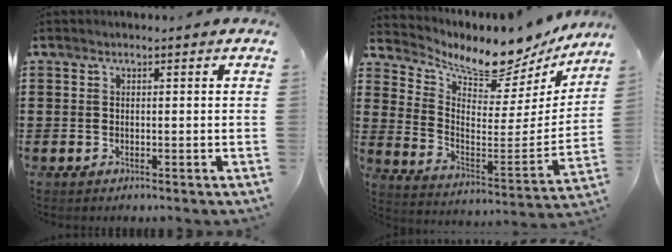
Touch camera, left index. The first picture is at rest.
{"total": 7.9, "force": [7.3, 1.9, 2.3], "torque": [-0.066, -0.069, 0.118]}